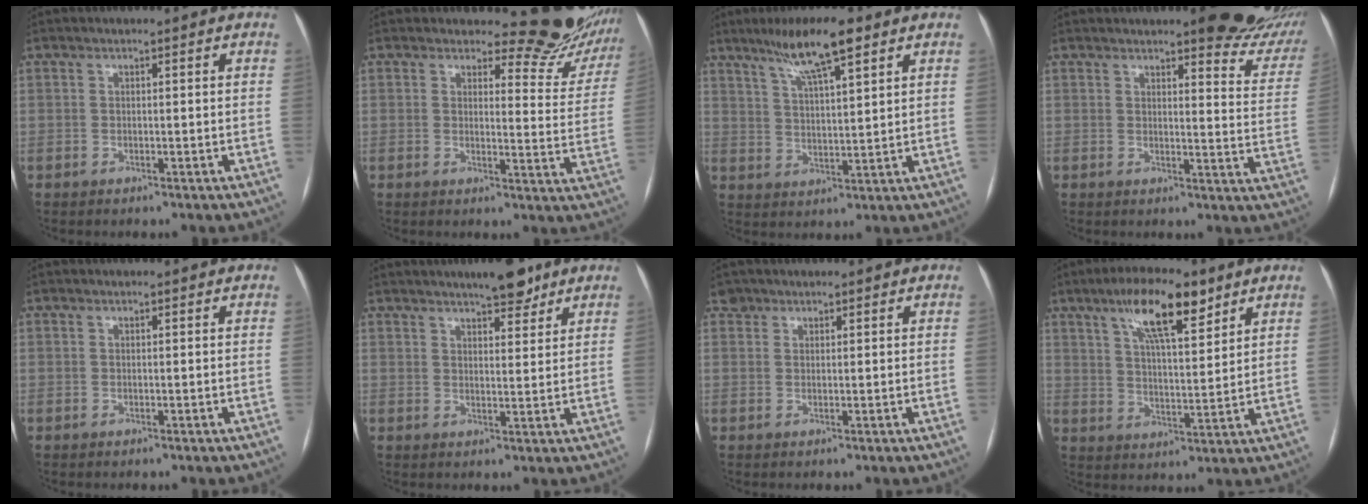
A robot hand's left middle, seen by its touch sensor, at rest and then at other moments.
{"total": 11.9, "force": [11.4, 3.1, 1.7], "torque": [0.009, -0.075, 0.104]}
{"total": 9.4, "force": [6.3, 1.0, 6.9], "torque": [-0.123, 0.009, 0.109]}
{"total": 14.9, "force": [12.9, 2.9, 6.9], "torque": [-0.055, -0.056, 0.128]}
{"total": 1.0, "force": [0.9, 0.3, 0.2], "torque": [-0.014, 0.007, 0.010]}
{"total": 6.3, "force": [4.9, 1.7, 3.5], "torque": [-0.049, 0.006, 0.073]}
{"total": 2.2, "force": [1.7, 1.4, -0.4], "torque": [0.013, 0.011, 0.022]}
{"total": 11.6, "force": [7.2, 2.9, 8.7], "torque": [-0.153, 0.012, 0.123]}